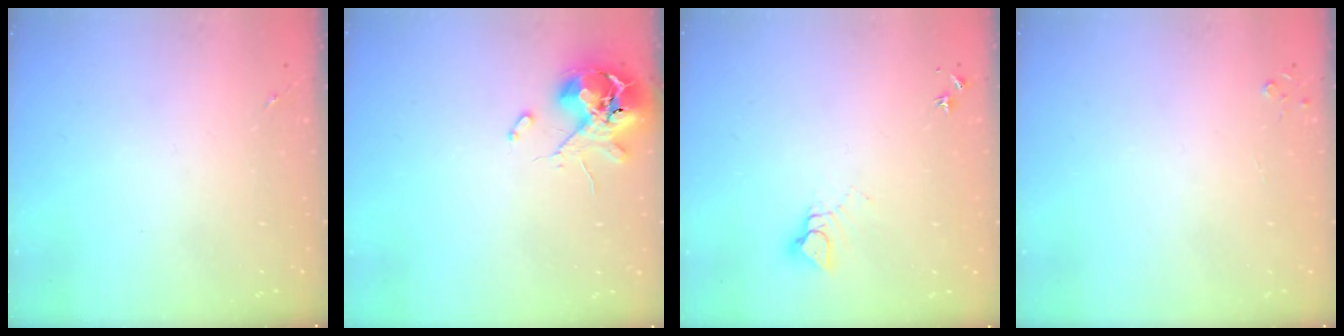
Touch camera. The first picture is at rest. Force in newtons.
{"total": 10.7, "press": 10.6, "slide": 1.6}
{"total": 4.7, "press": 4.7, "slide": 0.3}
{"total": 2.8, "press": 2.8, "slide": 0.3}